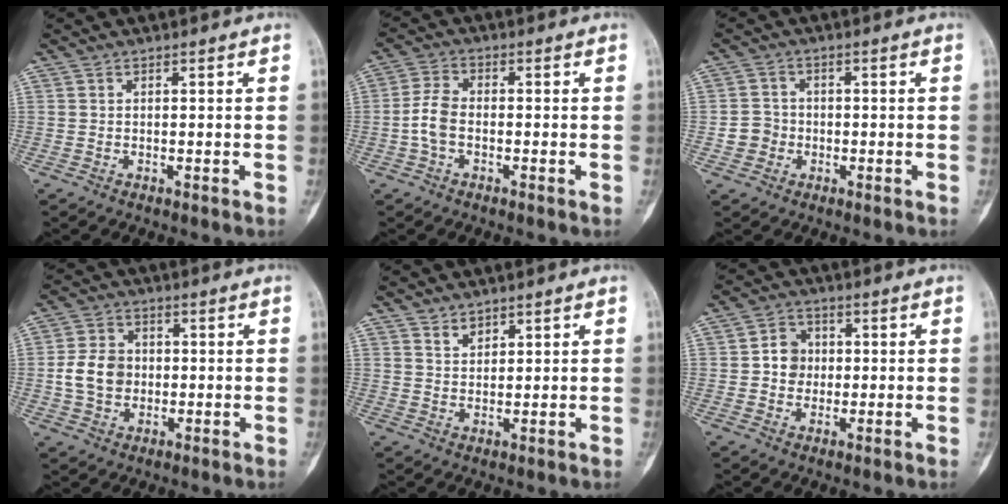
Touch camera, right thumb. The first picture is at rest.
{"total": 4.8, "force": [-1.1, 2.9, 3.6], "torque": [-0.081, 0.018, -0.028]}
{"total": 3.6, "force": [-0.9, 3.4, 0.8], "torque": [0.003, 0.011, -0.023]}
{"total": 7.6, "force": [-0.5, 6.2, 4.4], "torque": [-0.065, 0.012, -0.012]}
{"total": 2.4, "force": [1.9, 1.3, 0.7], "torque": [0.002, -0.014, 0.033]}
{"total": 5.3, "force": [0.2, 4.7, 2.4], "torque": [-0.013, 0.008, -0.004]}